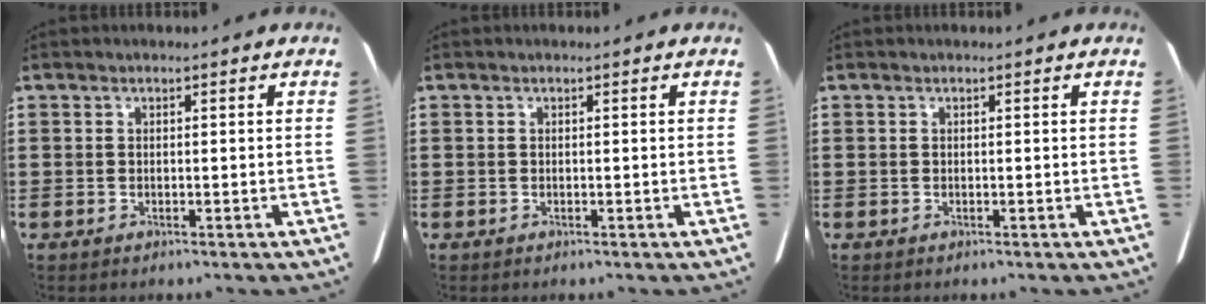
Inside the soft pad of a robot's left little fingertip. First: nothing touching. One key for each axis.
{"total": 0.0}
{"total": 0.0}